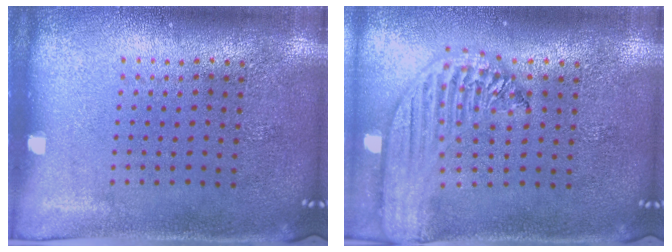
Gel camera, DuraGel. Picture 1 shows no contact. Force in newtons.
{"total": 2.6, "press": 2.2, "slide": 1.4}